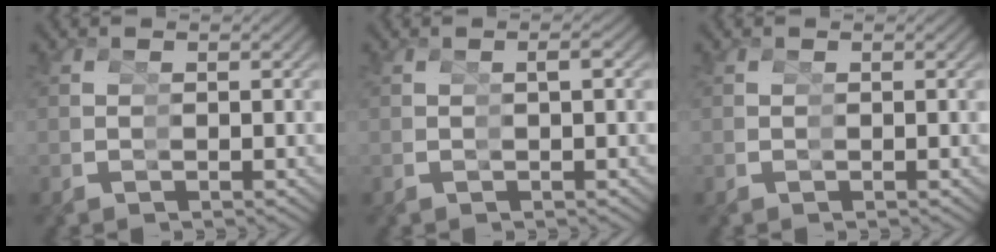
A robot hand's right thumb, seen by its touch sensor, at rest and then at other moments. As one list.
[{"total": 0.8, "force": [-0.1, -0.1, 0.8], "torque": [-0.008, 0.005, -0.002]}, {"total": 0.0}]